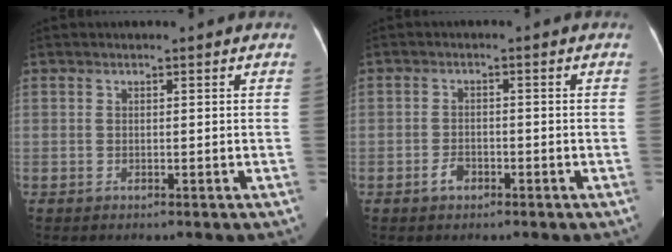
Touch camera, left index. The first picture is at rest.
{"total": 2.1, "force": [-1.3, 1.3, 1.1], "torque": [-0.023, 0.003, -0.022]}